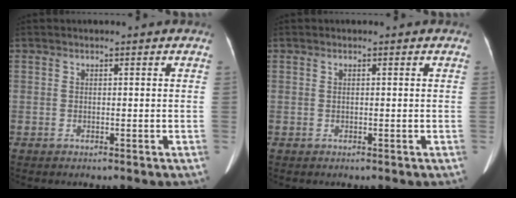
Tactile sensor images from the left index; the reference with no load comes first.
{"total": 0.0}